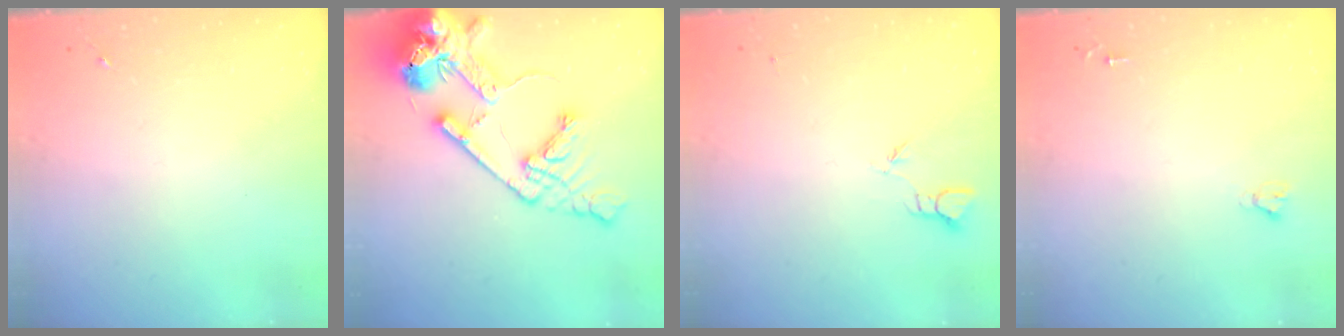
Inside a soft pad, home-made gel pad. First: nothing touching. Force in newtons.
{"total": 19.0, "press": 18.8, "slide": 2.9}
{"total": 2.4, "press": 2.4, "slide": 0.2}
{"total": 1.8, "press": 1.8, "slide": 0.1}